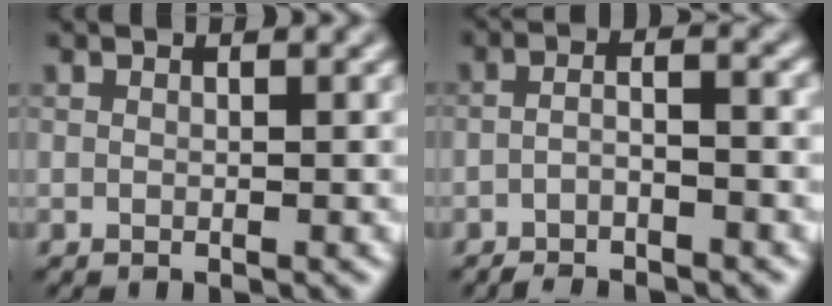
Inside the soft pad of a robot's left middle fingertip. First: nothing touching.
{"total": 2.4, "force": [-1.7, 0.4, 1.6], "torque": [-0.034, -0.002, -0.041]}